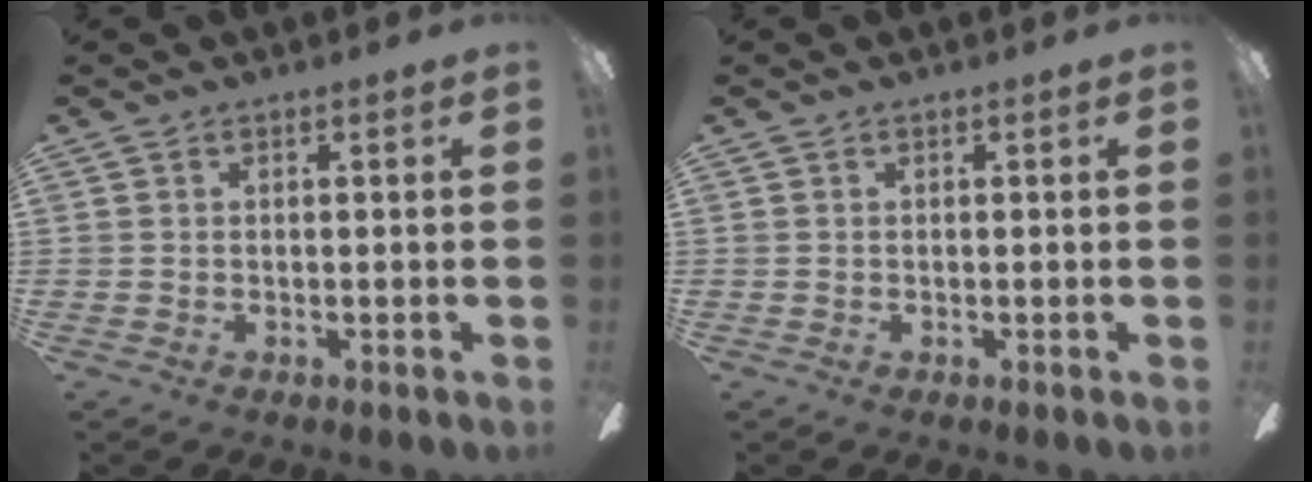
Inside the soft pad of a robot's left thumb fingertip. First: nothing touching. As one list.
[{"total": 0.0}]